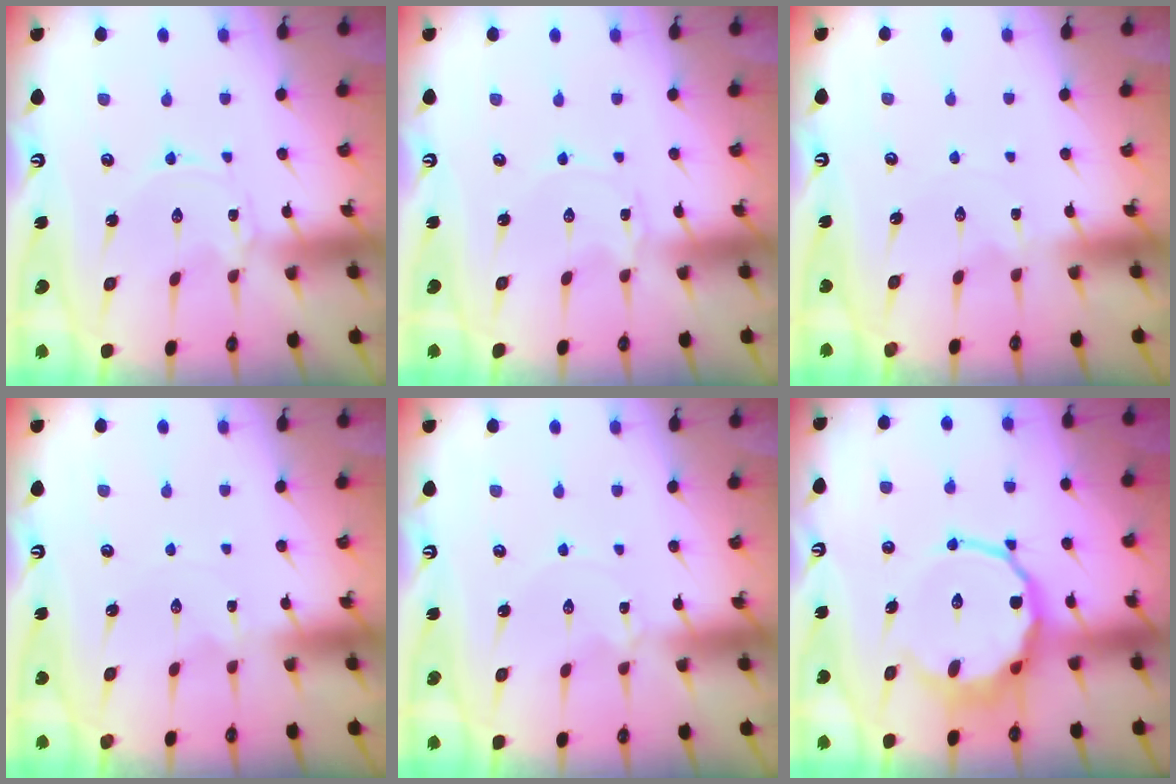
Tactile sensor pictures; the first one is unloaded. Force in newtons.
{"total": 0.6, "press": 0.6, "slide": 0.1}
{"total": 0.9, "press": 0.9, "slide": 0.1}
{"total": 0.9, "press": 0.9, "slide": 0.1}
{"total": 0.6, "press": 0.5, "slide": 0.2}
{"total": 12.1, "press": 11.6, "slide": 3.4}